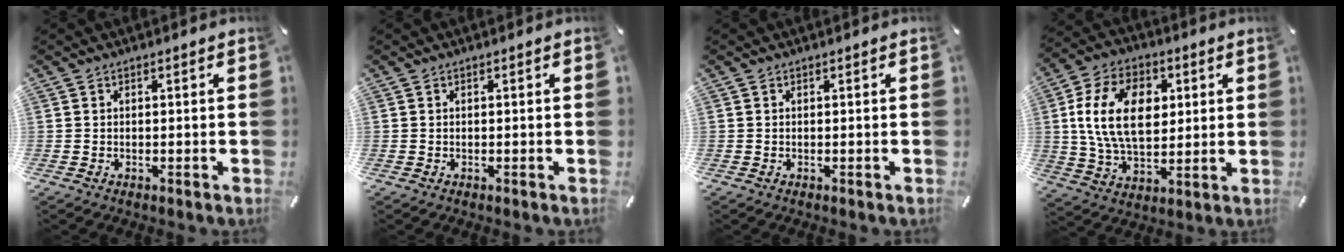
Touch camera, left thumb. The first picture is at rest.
{"total": 0.0}
{"total": 0.0}
{"total": 15.8, "force": [3.1, 10.5, 11.4], "torque": [-0.230, 0.011, 0.053]}